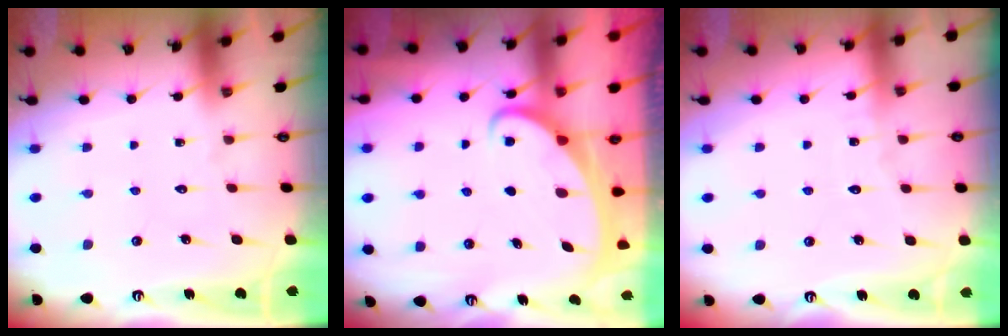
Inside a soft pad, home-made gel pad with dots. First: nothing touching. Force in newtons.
{"total": 2.2, "press": 2.2, "slide": 0.3}
{"total": 2.4, "press": 2.4, "slide": 0.3}